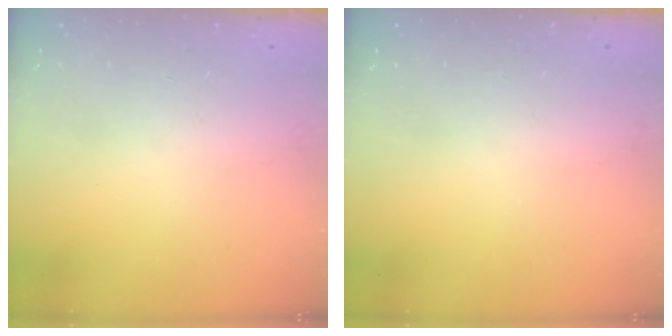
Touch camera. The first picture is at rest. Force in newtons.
{"total": 0.0}